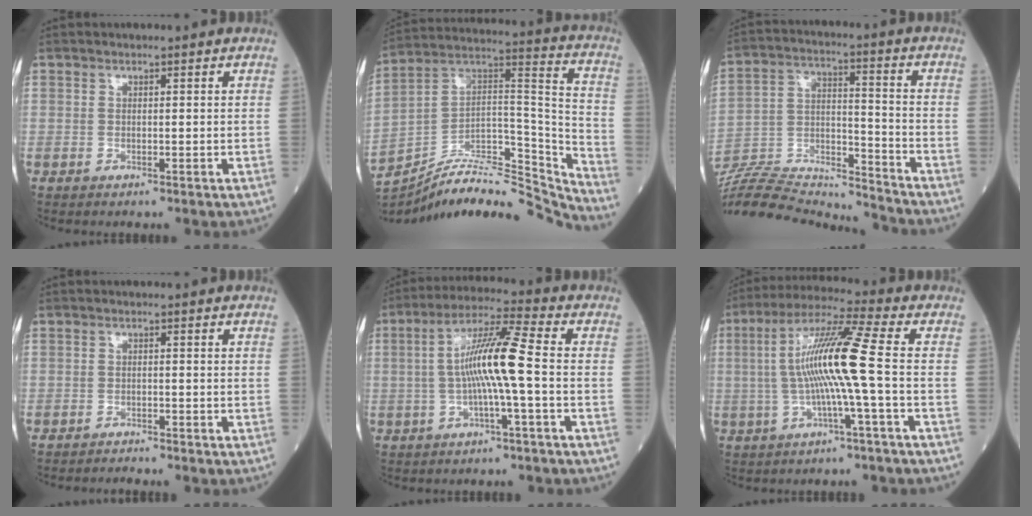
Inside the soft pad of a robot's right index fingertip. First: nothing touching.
{"total": 25.0, "force": [-23.5, 2.6, 7.9], "torque": [-0.129, 0.038, -0.372]}
{"total": 20.7, "force": [-20.1, 1.4, 4.7], "torque": [-0.110, 0.014, -0.333]}
{"total": 1.3, "force": [-1.3, -0.3, -0.4], "torque": [0.004, -0.006, -0.021]}
{"total": 9.7, "force": [-0.8, -0.4, 9.7], "torque": [-0.182, 0.016, -0.021]}
{"total": 11.8, "force": [-0.5, -1.3, 11.7], "torque": [-0.224, 0.017, -0.014]}